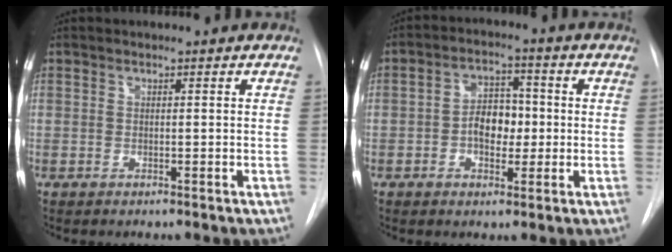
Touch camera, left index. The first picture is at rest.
{"total": 5.6, "force": [-1.2, 3.6, 4.2], "torque": [-0.073, 0.013, -0.020]}